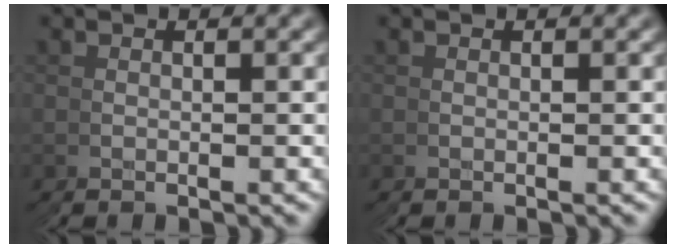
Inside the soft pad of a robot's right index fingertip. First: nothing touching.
{"total": 0.0}